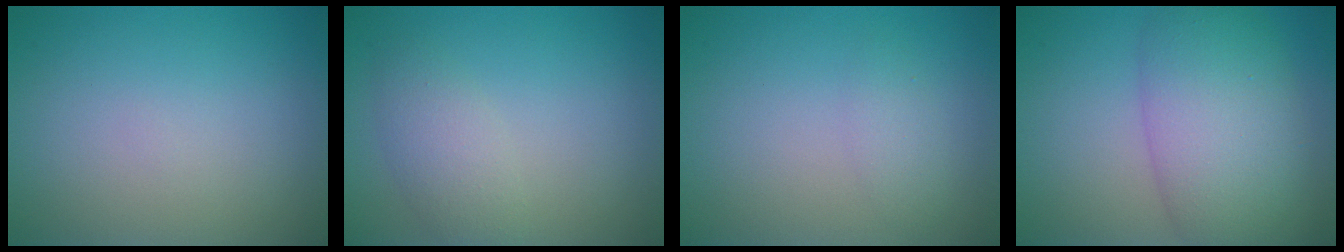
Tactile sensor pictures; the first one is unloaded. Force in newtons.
{"total": 2.7, "press": 2.7, "slide": 0.1}
{"total": 1.3, "press": 1.3, "slide": 0.0}
{"total": 8.7, "press": 8.7, "slide": 0.4}